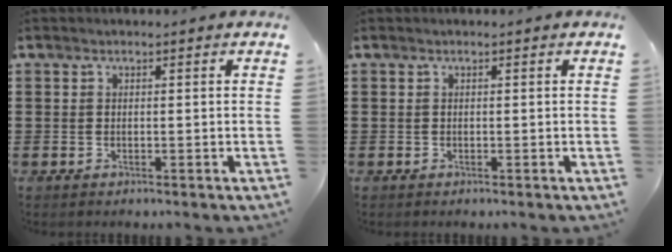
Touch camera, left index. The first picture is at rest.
{"total": 0.0}